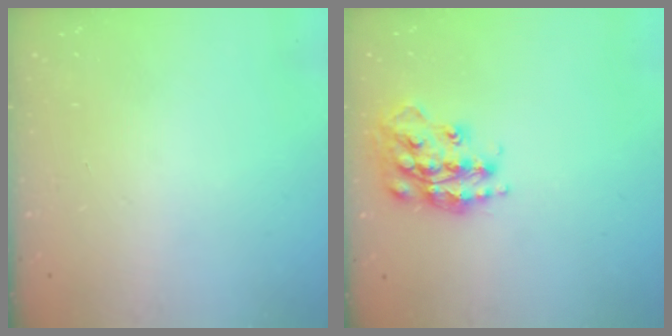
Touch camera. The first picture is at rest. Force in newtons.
{"total": 17.5, "press": 17.4, "slide": 1.1}